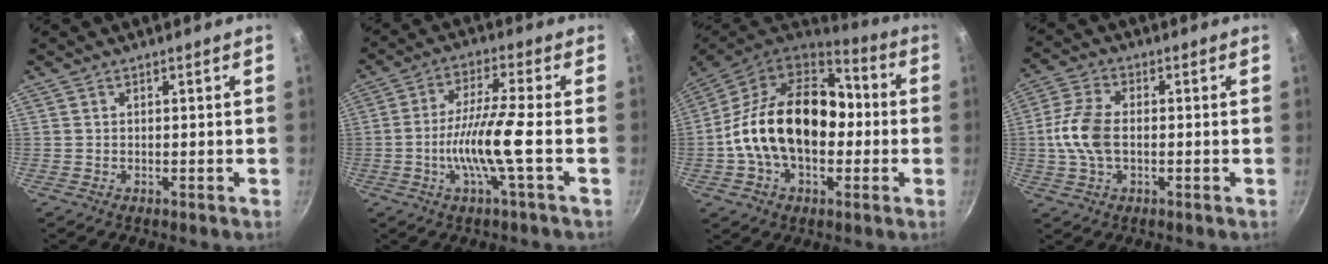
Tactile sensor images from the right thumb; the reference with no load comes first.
{"total": 9.7, "force": [-2.4, 0.1, 9.4], "torque": [-0.185, 0.019, -0.051]}
{"total": 23.4, "force": [-0.9, 15.6, 17.5], "torque": [-0.266, 0.045, -0.026]}
{"total": 9.0, "force": [-0.7, 5.2, 7.3], "torque": [-0.150, 0.018, -0.021]}